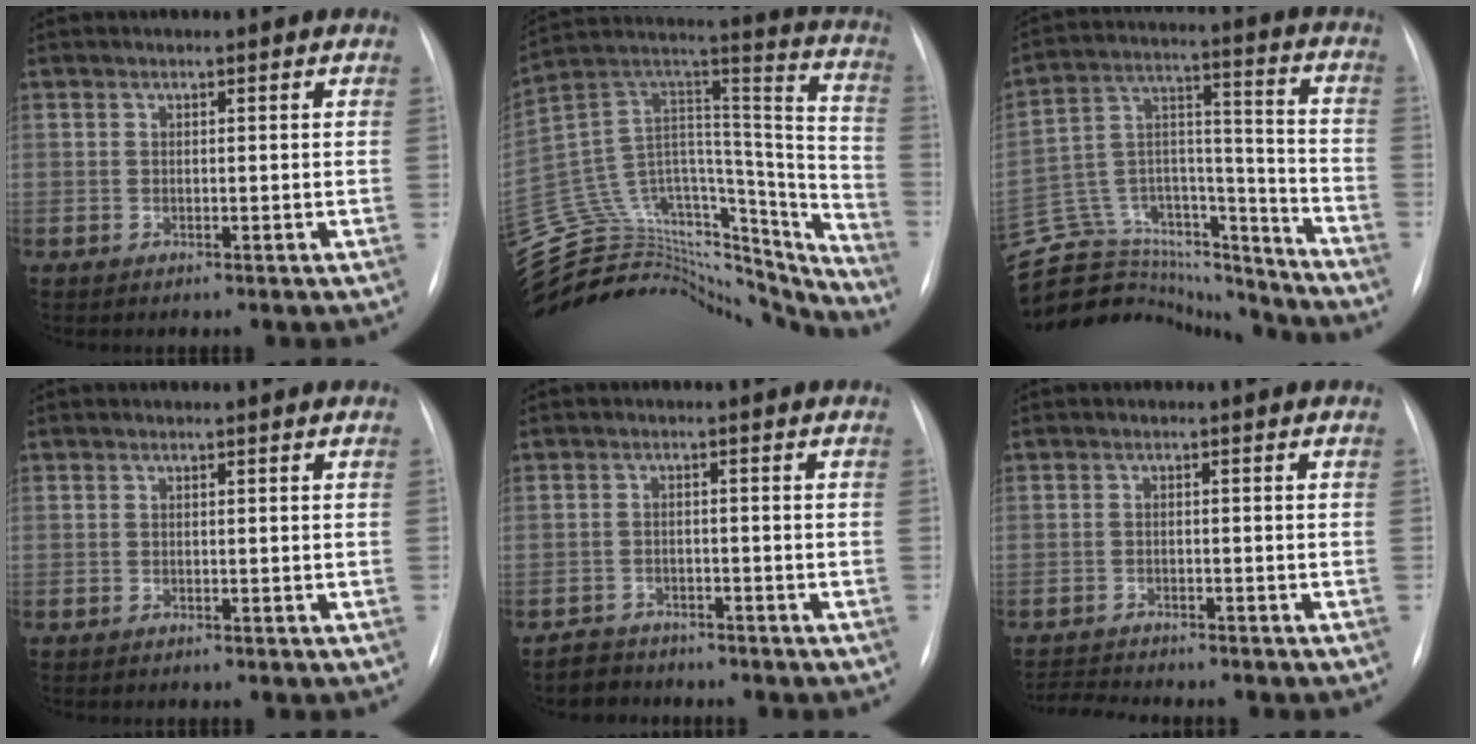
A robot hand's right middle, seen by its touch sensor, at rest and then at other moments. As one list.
[{"total": 41.0, "force": [-36.8, 12.6, 13.2], "torque": [-0.254, 0.018, -0.520]}, {"total": 24.5, "force": [-23.3, 6.0, 4.7], "torque": [-0.121, 0.049, -0.365]}, {"total": 0.0}, {"total": 3.4, "force": [-2.9, 1.5, -0.7], "torque": [0.006, 0.000, -0.053]}, {"total": 4.9, "force": [-4.8, 0.2, 1.0], "torque": [-0.013, -0.011, -0.074]}]